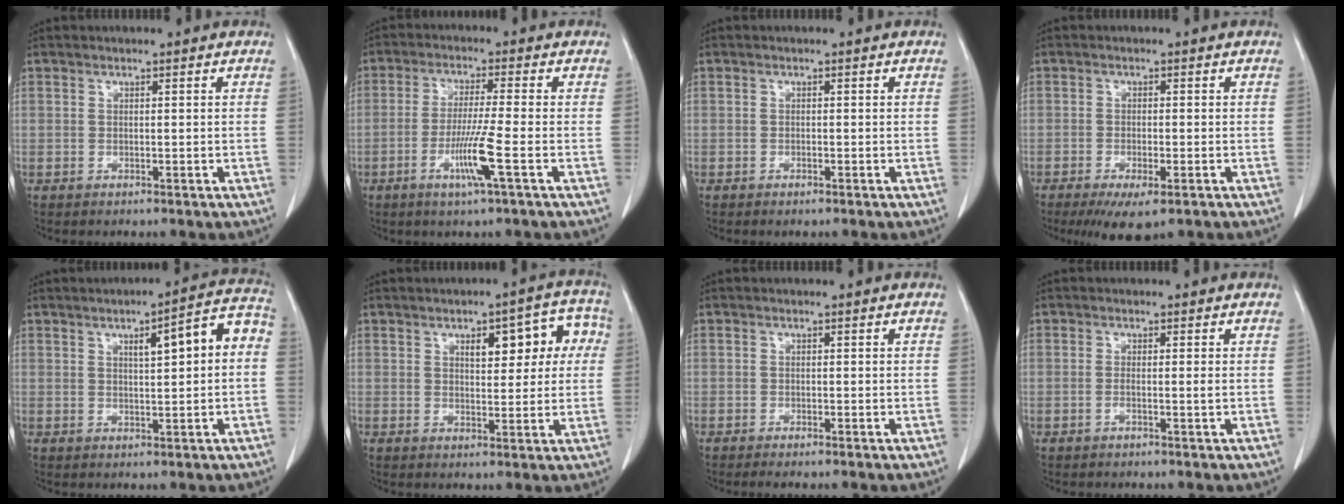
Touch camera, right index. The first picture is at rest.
{"total": 7.1, "force": [-2.7, -1.0, 6.6], "torque": [-0.126, -0.017, -0.054]}
{"total": 0.7, "force": [-0.5, 0.2, 0.4], "torque": [-0.010, -0.002, -0.006]}
{"total": 5.8, "force": [-3.5, 1.4, 4.4], "torque": [-0.072, -0.014, -0.052]}
{"total": 7.9, "force": [1.3, 1.4, 7.6], "torque": [-0.099, 0.029, 0.014]}
{"total": 8.6, "force": [2.5, 3.3, 7.5], "torque": [-0.083, 0.030, 0.030]}
{"total": 1.6, "force": [-1.3, 0.0, 0.9], "torque": [-0.014, -0.004, -0.018]}
{"total": 1.2, "force": [-0.3, -0.3, 1.1], "torque": [-0.020, -0.001, -0.008]}